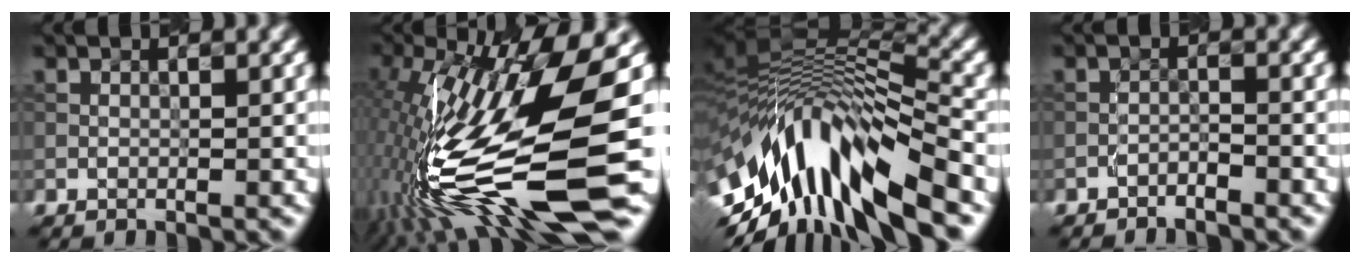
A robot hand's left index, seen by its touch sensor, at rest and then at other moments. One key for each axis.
{"total": 15.7, "fx": -3.9, "fy": 3.9, "fz": 14.7, "tx": -0.296, "ty": 0.007, "tz": -0.061}
{"total": 14.1, "fx": -5.1, "fy": 5.3, "fz": 12.0, "tx": -0.225, "ty": 0.015, "tz": -0.080}
{"total": 1.2, "fx": -1.2, "fy": 0.0, "fz": 0.1, "tx": 0.002, "ty": 0.005, "tz": -0.025}